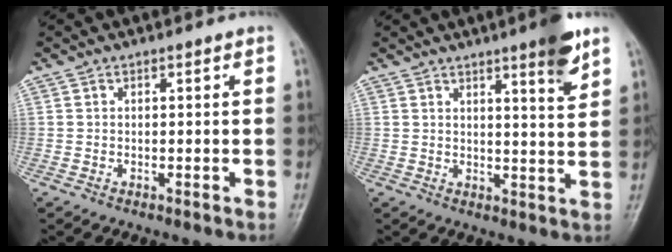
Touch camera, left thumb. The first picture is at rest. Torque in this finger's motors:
{"motor_torque": [1.33, 0.59, 0.67, -0.76, 0.18]}